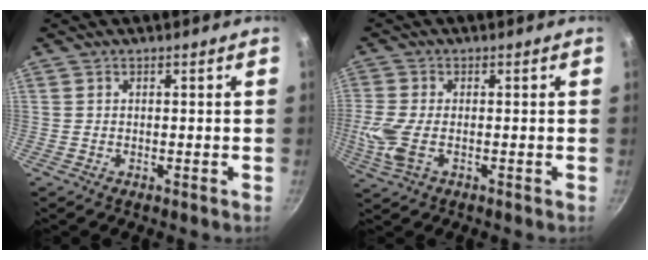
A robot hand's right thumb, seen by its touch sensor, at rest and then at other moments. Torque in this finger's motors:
{"motor_torque": [0.22, 0.22, 0.37, 0.74, 0.08]}